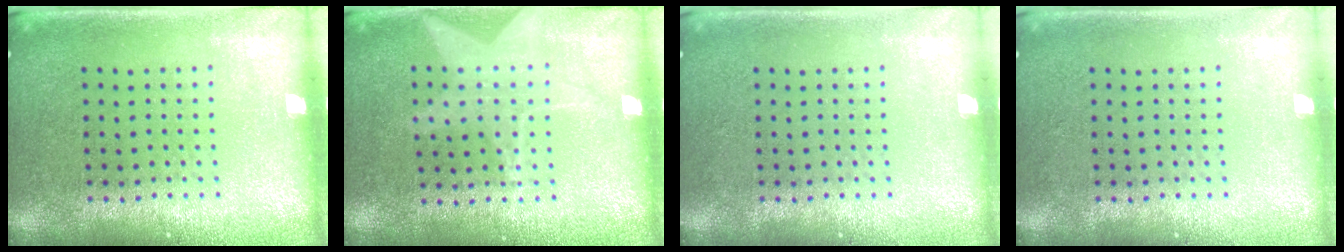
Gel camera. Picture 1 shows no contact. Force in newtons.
{"total": 1.2, "press": 1.2, "slide": 0.1}
{"total": 0.0}
{"total": 0.0}